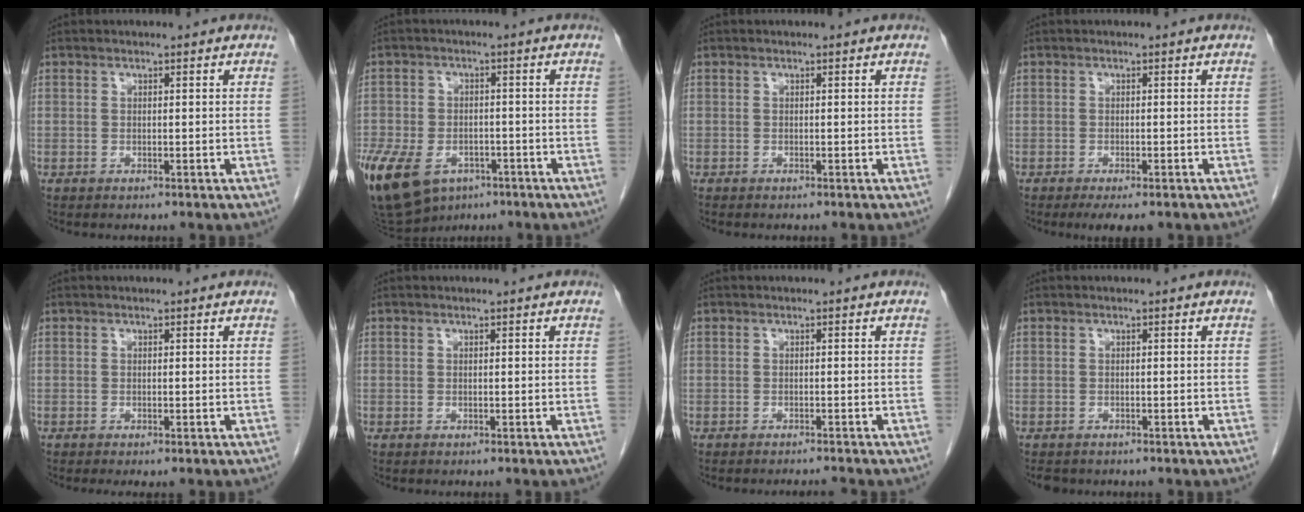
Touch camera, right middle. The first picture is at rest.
{"total": 22.1, "force": [-11.5, 14.8, 11.9], "torque": [-0.344, -0.028, -0.177]}
{"total": 0.7, "force": [-0.6, 0.1, 0.3], "torque": [-0.002, -0.001, -0.010]}
{"total": 4.3, "force": [-3.1, 1.2, 2.7], "torque": [-0.038, -0.011, -0.043]}
{"total": 0.9, "force": [-0.6, 0.0, 0.6], "torque": [-0.013, -0.007, -0.008]}
{"total": 0.0}
{"total": 2.2, "force": [-2.1, -0.7, 0.2], "torque": [-0.001, -0.007, -0.029]}
{"total": 2.2, "force": [-1.9, 1.2, 0.5], "torque": [-0.013, -0.002, -0.027]}